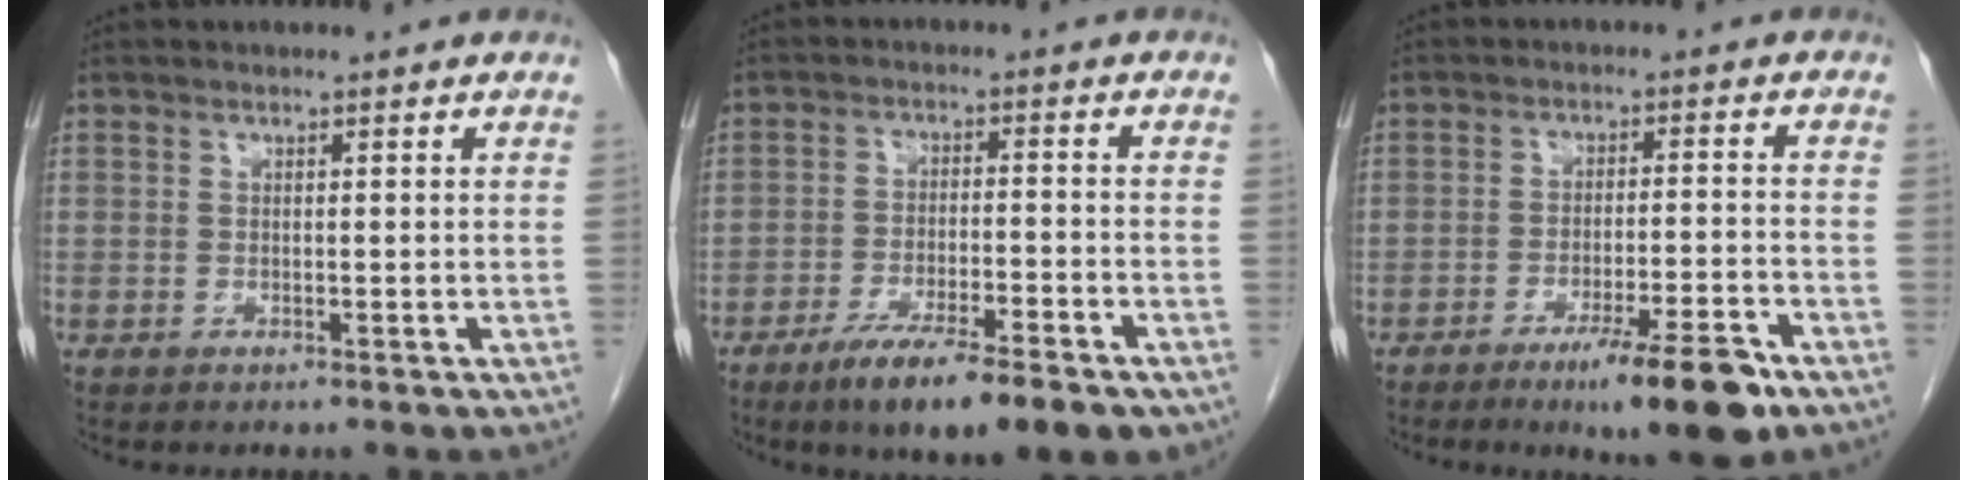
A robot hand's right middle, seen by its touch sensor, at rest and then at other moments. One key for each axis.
{"total": 12.4, "fx": -8.4, "fy": 2.3, "fz": 8.9, "tx": -0.128, "ty": -0.018, "tz": -0.131}
{"total": 9.7, "fx": -6.3, "fy": 0.9, "fz": 7.3, "tx": -0.109, "ty": -0.014, "tz": -0.096}